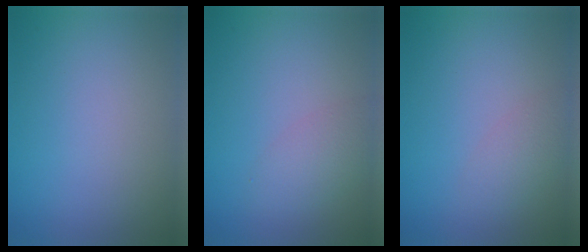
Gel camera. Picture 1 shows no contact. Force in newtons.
{"total": 2.4, "press": 2.4, "slide": 0.1}
{"total": 2.0, "press": 2.0, "slide": 0.1}